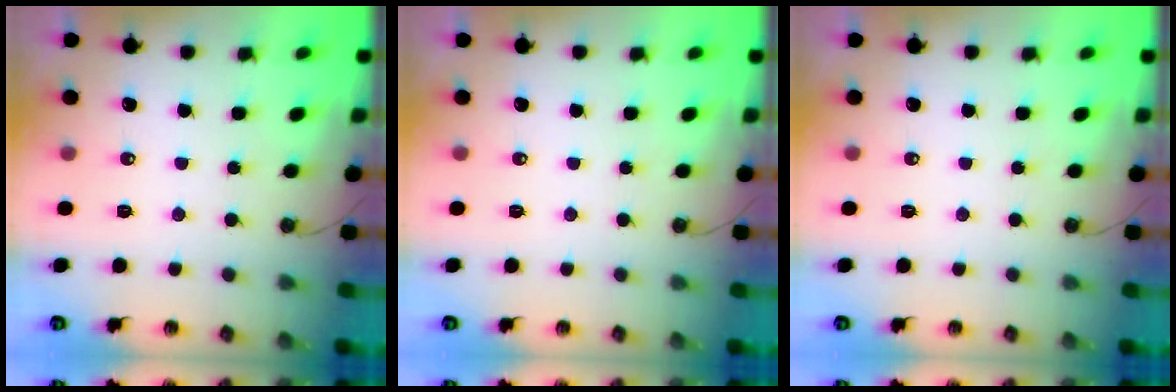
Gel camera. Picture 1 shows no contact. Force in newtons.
{"total": 0.0}
{"total": 0.0}